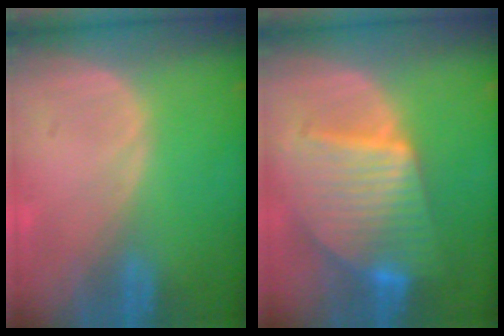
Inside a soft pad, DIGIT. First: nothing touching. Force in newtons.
{"total": 10.0, "press": 10.0, "slide": 0.7}